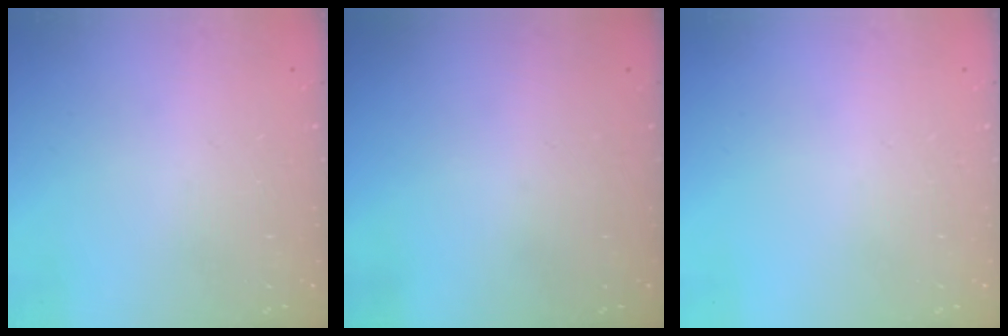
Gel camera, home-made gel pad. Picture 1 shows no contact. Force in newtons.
{"total": 0.0}
{"total": 0.0}